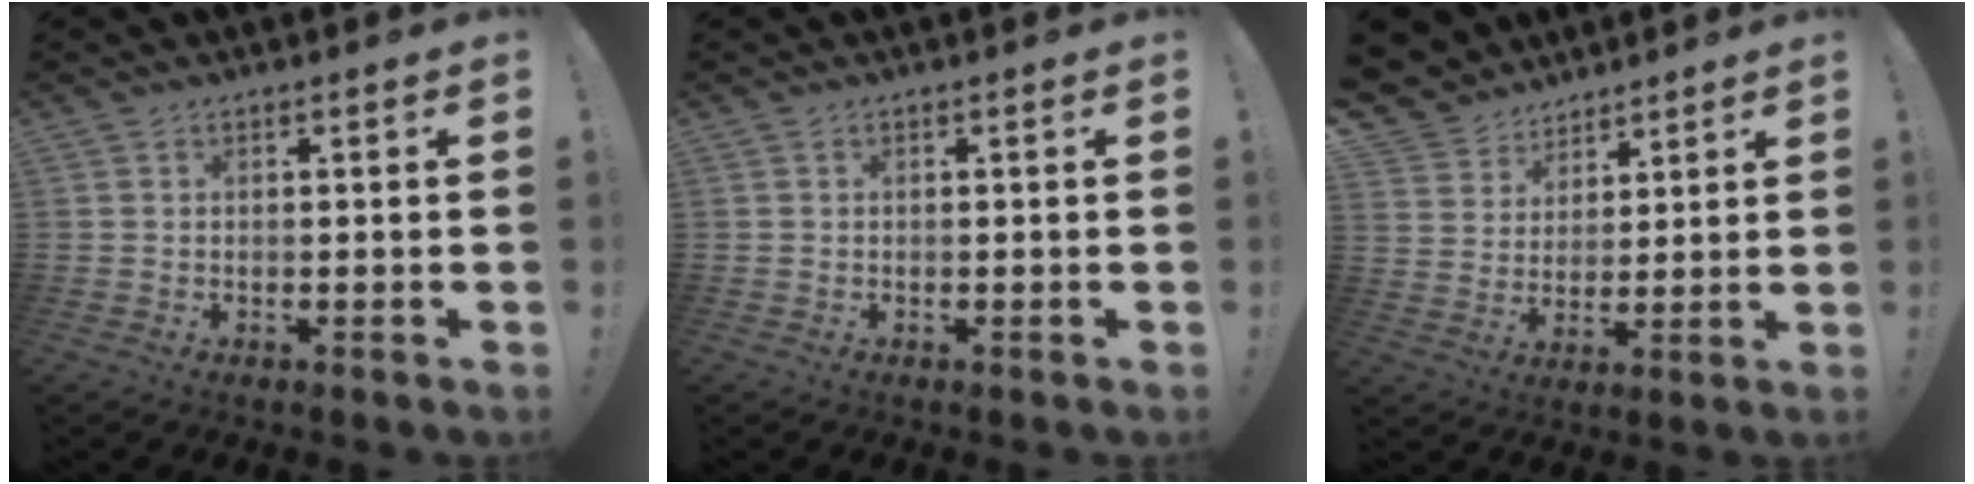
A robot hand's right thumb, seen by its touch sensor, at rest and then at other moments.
{"total": 0.0}
{"total": 8.3, "force": [5.8, 6.0, 0.4], "torque": [-0.021, -0.049, 0.121]}